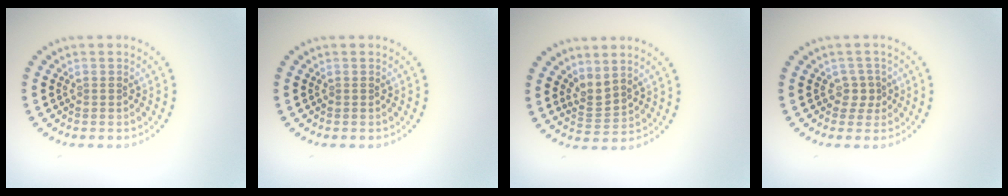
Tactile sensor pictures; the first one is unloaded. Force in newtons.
{"total": 0.0}
{"total": 2.1, "press": 1.4, "slide": 1.5}
{"total": 1.5, "press": 1.1, "slide": 1.1}